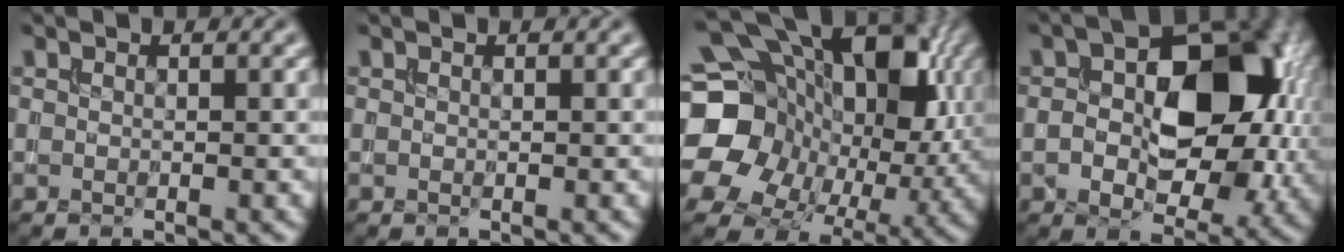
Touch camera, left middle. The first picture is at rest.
{"total": 0.0}
{"total": 22.0, "force": [4.0, 17.2, 13.0], "torque": [-0.263, 0.007, 0.065]}
{"total": 11.8, "force": [0.3, 7.0, 9.5], "torque": [-0.130, 0.013, 0.002]}